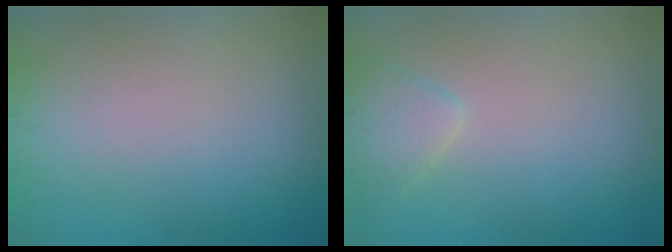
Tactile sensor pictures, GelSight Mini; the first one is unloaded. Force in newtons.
{"total": 1.7, "press": 1.7, "slide": 0.2}